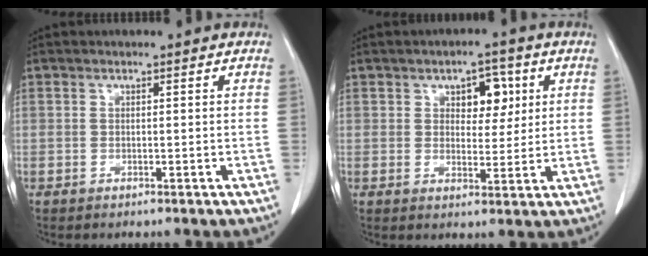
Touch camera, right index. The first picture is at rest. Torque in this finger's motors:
{"motor_torque": [0.22, 0.19, 0.08, 0.04]}